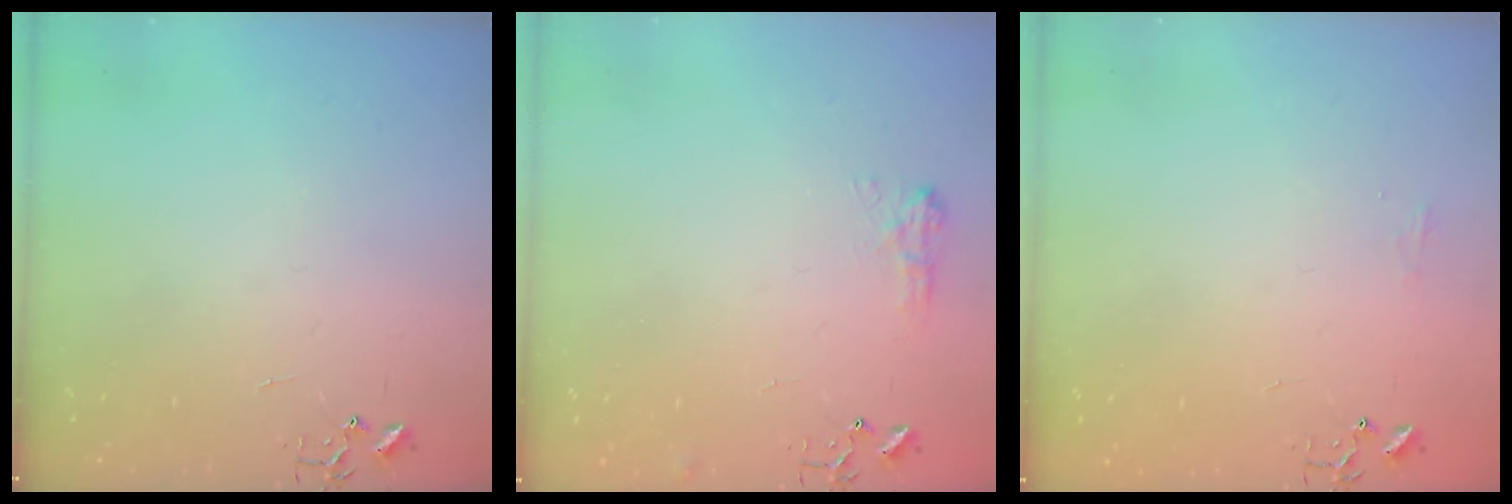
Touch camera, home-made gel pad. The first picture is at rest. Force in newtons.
{"total": 8.0, "press": 7.9, "slide": 0.7}
{"total": 4.5, "press": 4.4, "slide": 0.7}